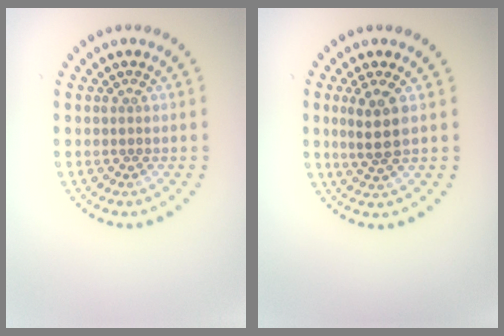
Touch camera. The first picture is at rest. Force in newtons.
{"total": 2.9, "press": 2.5, "slide": 1.3}